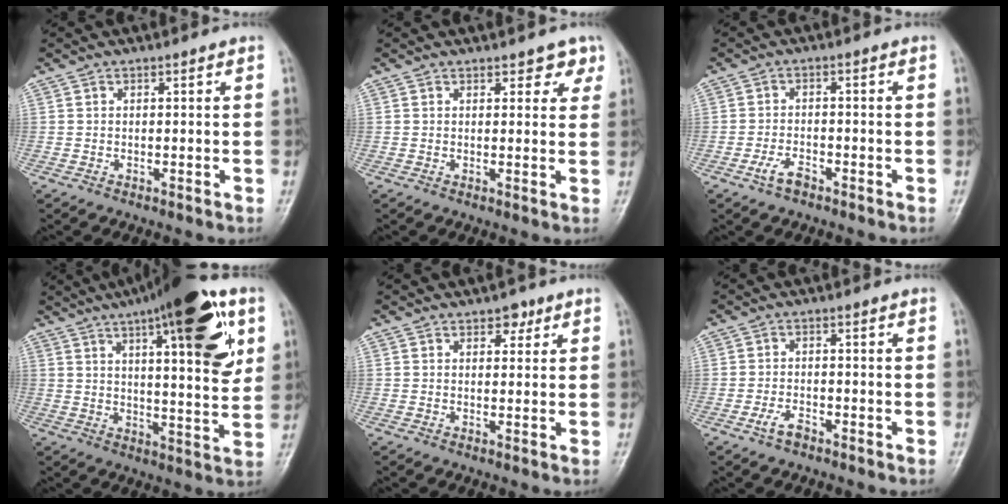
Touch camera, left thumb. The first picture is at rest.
{"total": 3.2, "force": [2.1, 1.9, 1.4], "torque": [0.013, -0.008, 0.022]}
{"total": 3.5, "force": [-2.3, 1.6, 2.1], "torque": [-0.046, 0.018, -0.044]}
{"total": 20.7, "force": [8.9, 5.9, 17.7], "torque": [-0.225, -0.019, 0.123]}
{"total": 2.6, "force": [1.5, 1.6, 1.4], "torque": [-0.001, -0.005, 0.017]}
{"total": 3.0, "force": [-2.0, 1.3, 1.8], "torque": [-0.040, 0.016, -0.038]}